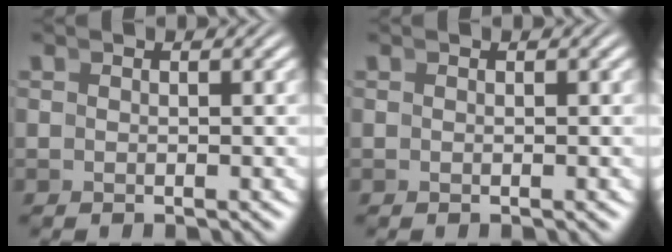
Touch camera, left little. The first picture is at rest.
{"total": 0.0}